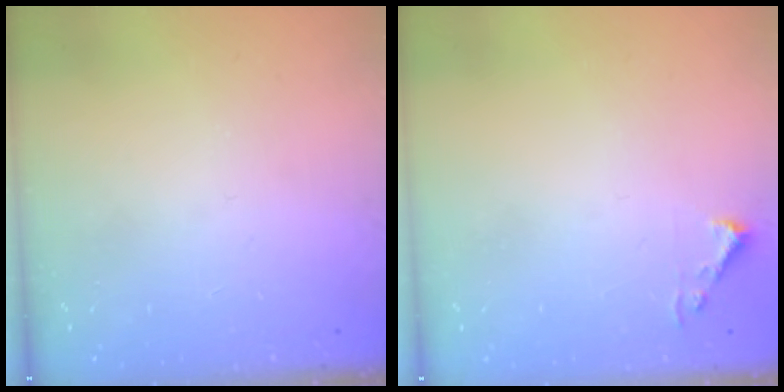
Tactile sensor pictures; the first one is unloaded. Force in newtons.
{"total": 3.7, "press": 3.7, "slide": 0.4}